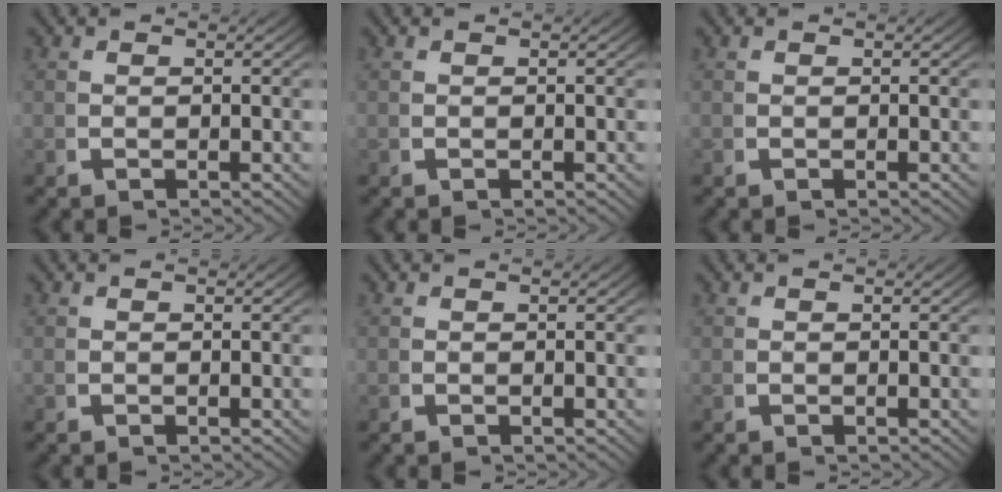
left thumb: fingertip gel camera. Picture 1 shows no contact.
{"total": 0.0}
{"total": 0.0}
{"total": 0.0}
{"total": 0.0}
{"total": 0.0}